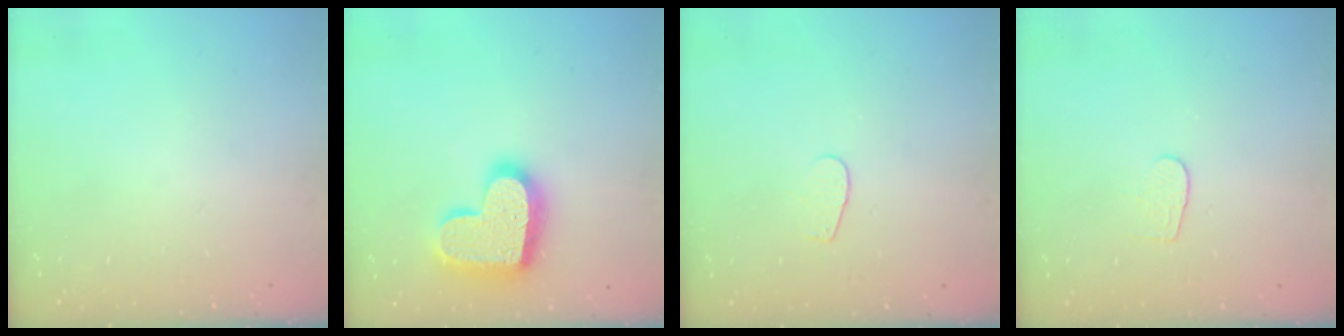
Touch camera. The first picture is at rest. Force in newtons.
{"total": 19.0, "press": 19.0, "slide": 1.1}
{"total": 3.2, "press": 3.2, "slide": 0.3}
{"total": 4.6, "press": 4.6, "slide": 0.2}